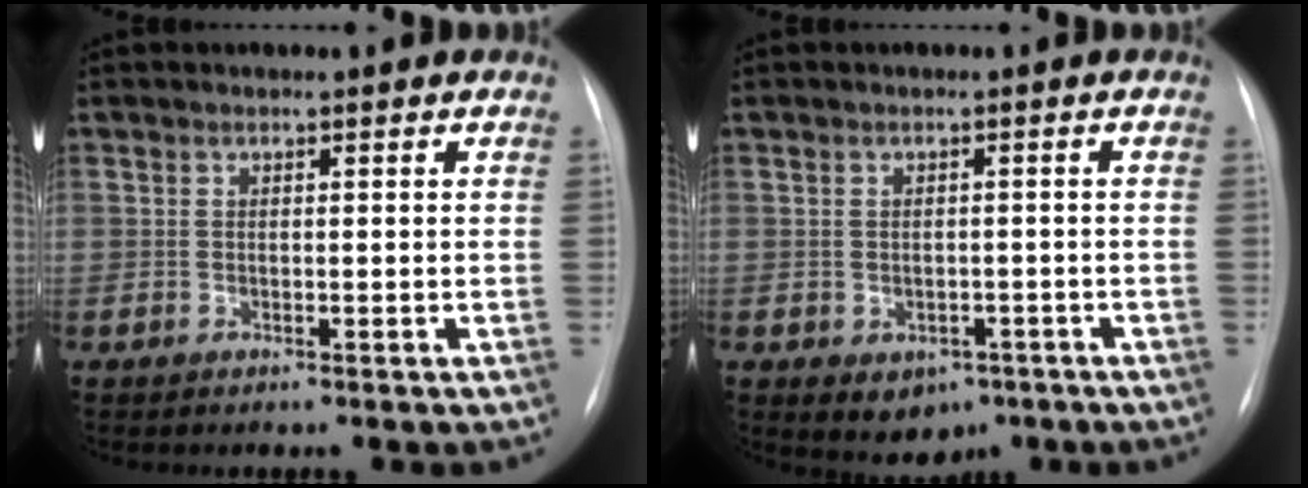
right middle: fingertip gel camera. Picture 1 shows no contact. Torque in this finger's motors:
{"motor_torque": [0.64, -0.62, 0.28, 0.05]}